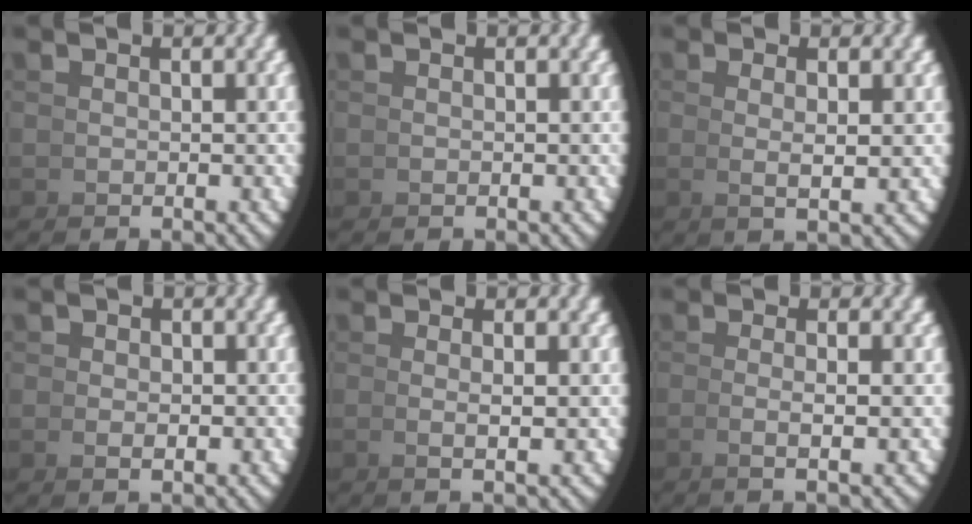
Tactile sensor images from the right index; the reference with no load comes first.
{"total": 0.0}
{"total": 2.0, "force": [0.7, -0.6, 1.8], "torque": [-0.034, -0.002, 0.019]}
{"total": 0.7, "force": [0.0, 0.4, 0.6], "torque": [-0.006, 0.001, 0.000]}
{"total": 1.8, "force": [0.2, -0.6, 1.6], "torque": [-0.032, -0.001, 0.007]}
{"total": 2.6, "force": [-0.3, -0.6, 2.5], "torque": [-0.042, 0.003, -0.003]}